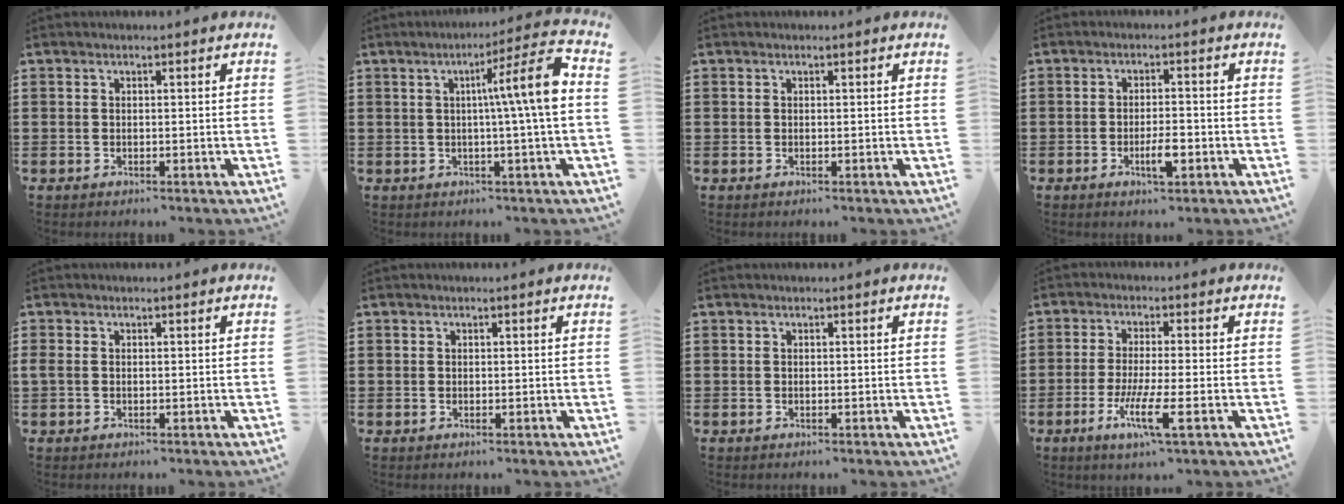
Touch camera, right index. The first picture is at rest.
{"total": 10.2, "force": [1.3, 0.0, 10.1], "torque": [-0.153, -0.012, 0.011]}
{"total": 0.0}
{"total": 3.7, "force": [-1.3, 1.2, 3.3], "torque": [-0.062, 0.001, -0.024]}
{"total": 0.8, "force": [-0.1, 0.5, 0.6], "torque": [-0.021, 0.000, -0.005]}
{"total": 0.0}
{"total": 0.0}
{"total": 7.0, "force": [-2.9, 0.6, 6.3], "torque": [-0.122, -0.014, -0.054]}